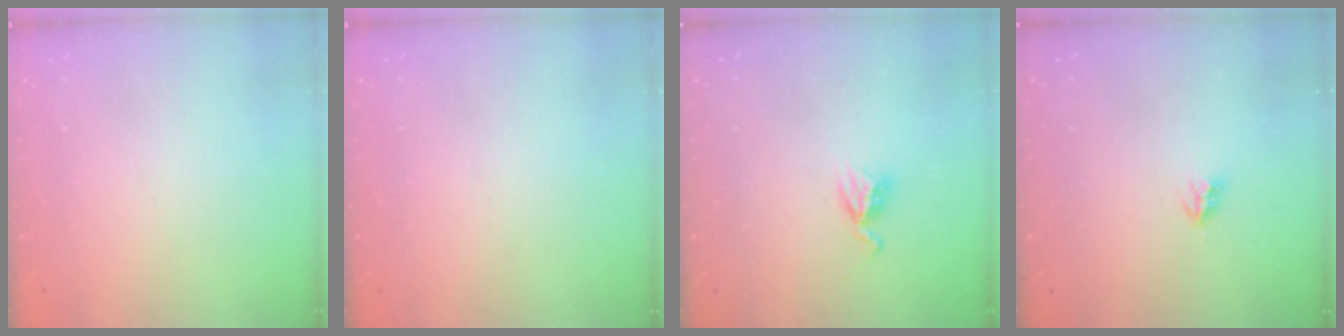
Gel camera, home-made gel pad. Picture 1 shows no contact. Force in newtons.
{"total": 0.0}
{"total": 6.2, "press": 6.2, "slide": 0.5}
{"total": 3.6, "press": 3.6, "slide": 0.1}